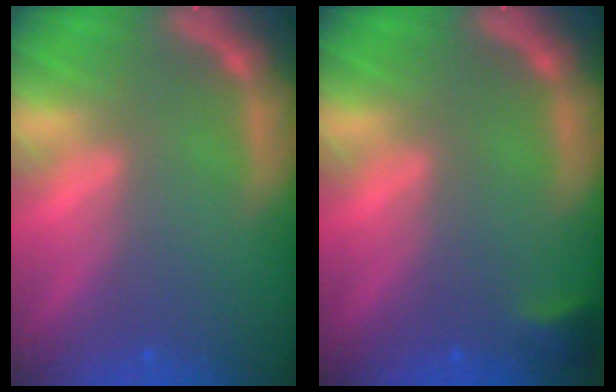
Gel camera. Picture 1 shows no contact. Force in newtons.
{"total": 1.4}